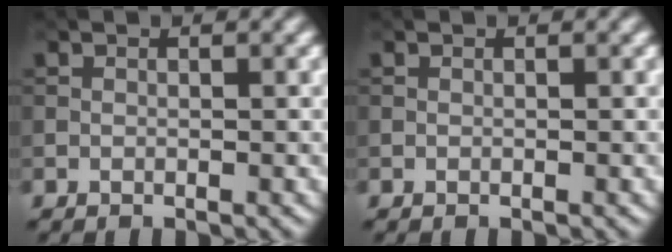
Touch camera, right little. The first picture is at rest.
{"total": 0.0}